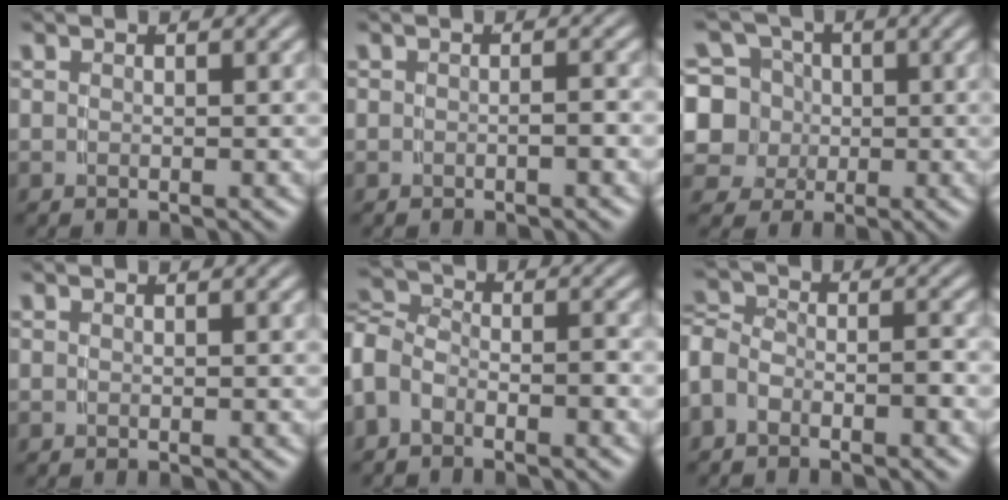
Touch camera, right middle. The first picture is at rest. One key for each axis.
{"total": 0.7, "fx": -0.4, "fy": 0.5, "fz": 0.3, "tx": 0.003, "ty": 0.009, "tz": -0.012}
{"total": 10.5, "fx": -0.3, "fy": 9.9, "fz": 3.4, "tx": -0.093, "ty": -0.040, "tz": -0.004}
{"total": 0.0}
{"total": 5.4, "fx": -1.0, "fy": 4.8, "fz": 2.2, "tx": -0.054, "ty": -0.012, "tz": -0.023}
{"total": 4.4, "fx": -1.3, "fy": 3.9, "fz": 1.7, "tx": -0.043, "ty": -0.012, "tz": -0.025}